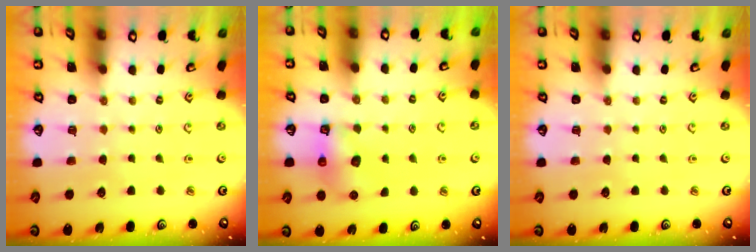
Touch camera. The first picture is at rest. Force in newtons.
{"total": 6.2, "press": 6.2, "slide": 0.2}
{"total": 0.0}